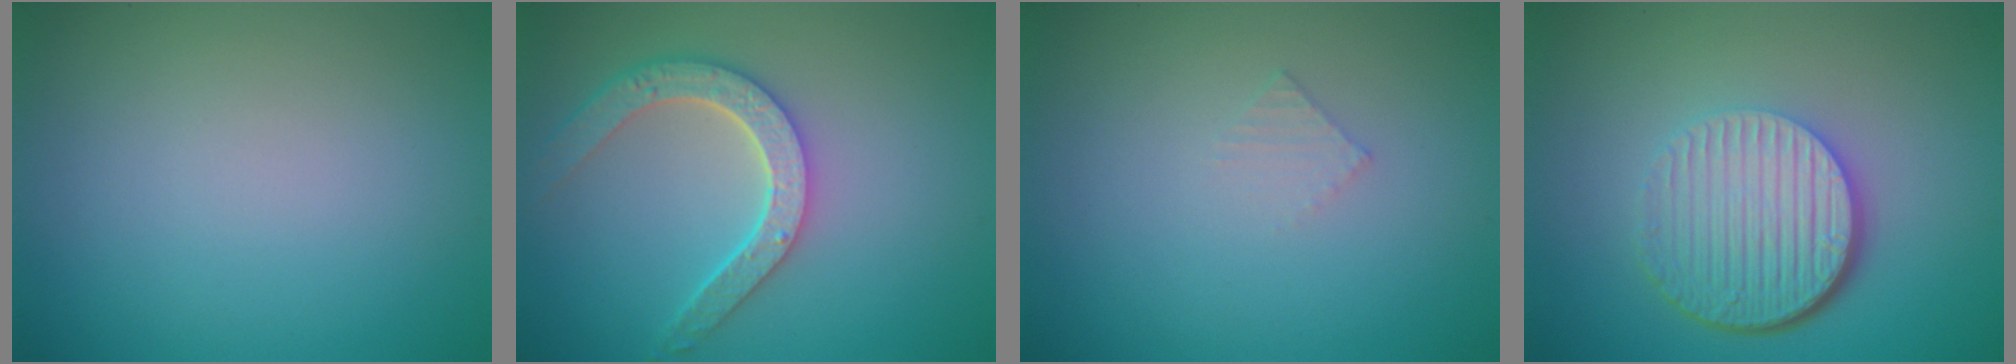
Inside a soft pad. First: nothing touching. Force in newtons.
{"total": 4.6, "press": 3.8, "slide": 2.7}
{"total": 0.8, "press": 0.8, "slide": 0.1}
{"total": 6.7, "press": 4.5, "slide": 5.0}